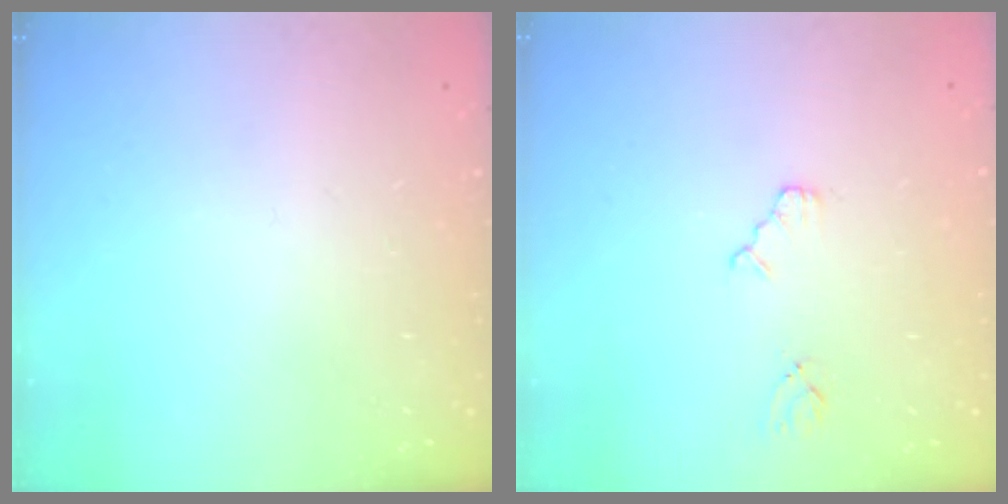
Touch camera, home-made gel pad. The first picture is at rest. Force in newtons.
{"total": 2.3, "press": 2.3, "slide": 0.4}